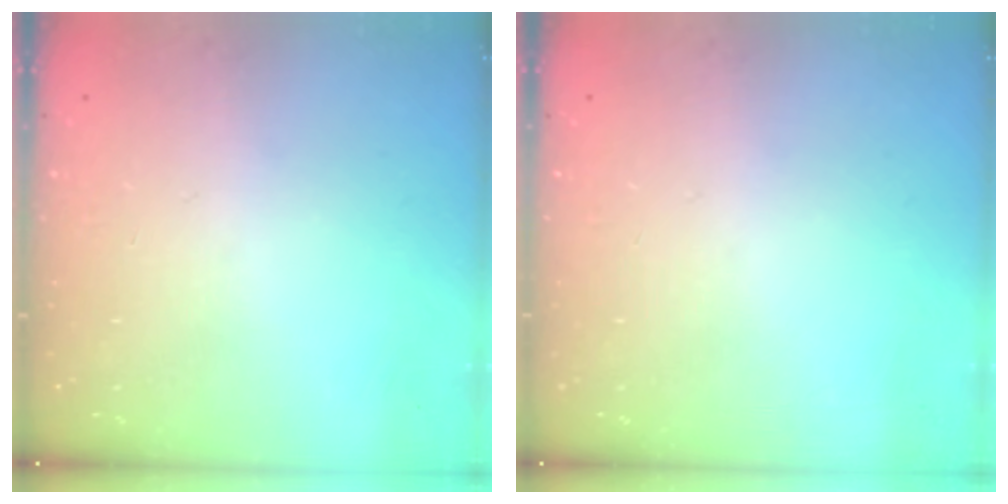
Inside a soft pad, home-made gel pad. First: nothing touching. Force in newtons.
{"total": 0.0}